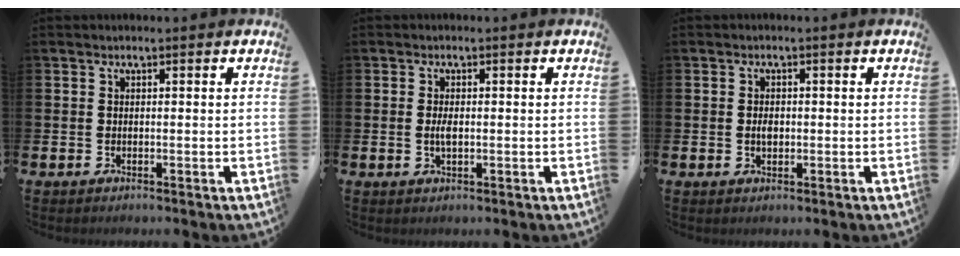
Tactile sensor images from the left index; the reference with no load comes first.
{"total": 1.9, "force": [0.0, 0.7, 1.7], "torque": [-0.032, 0.001, -0.002]}
{"total": 1.6, "force": [-0.1, 1.0, 1.2], "torque": [-0.015, 0.002, -0.005]}